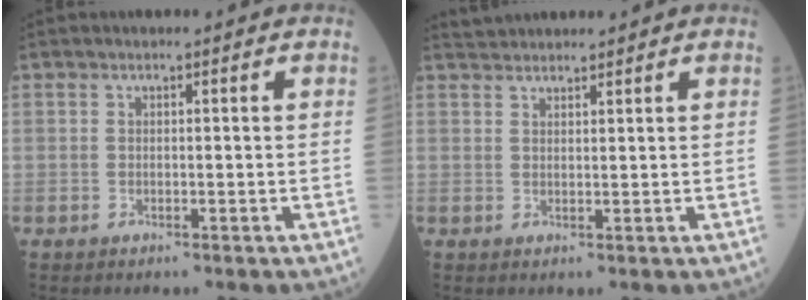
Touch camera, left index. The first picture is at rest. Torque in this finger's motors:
{"motor_torque": [0.20, -0.21, 0.05, 0.01]}